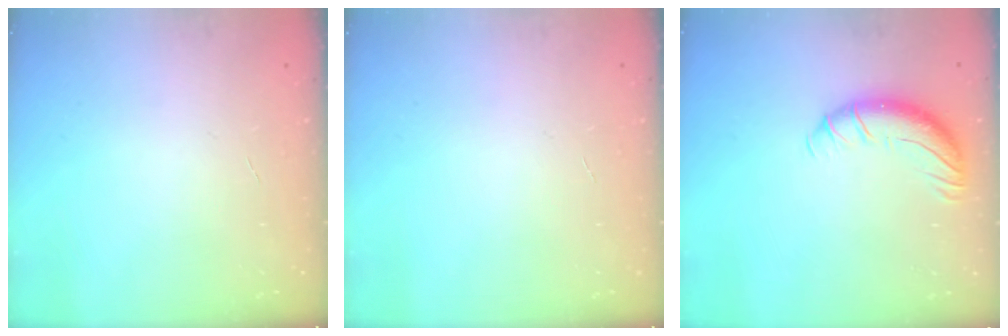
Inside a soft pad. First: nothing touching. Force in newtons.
{"total": 0.0}
{"total": 10.1, "press": 9.9, "slide": 1.9}